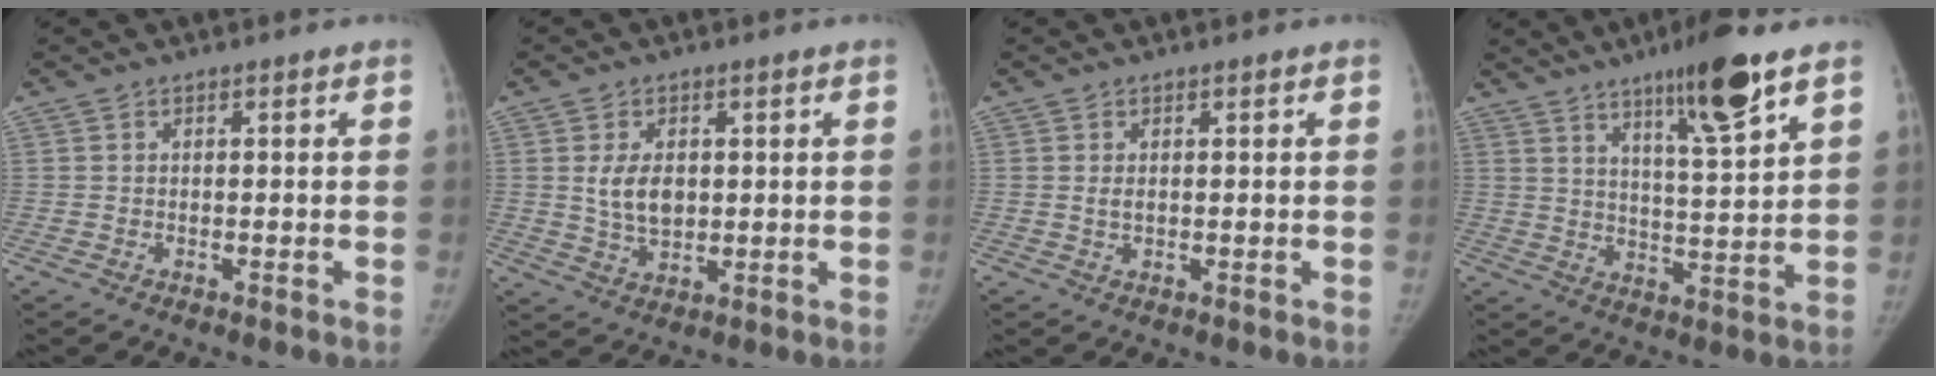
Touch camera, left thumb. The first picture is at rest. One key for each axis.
{"total": 6.3, "fx": 1.0, "fy": 4.1, "fz": 4.7, "tx": -0.071, "ty": -0.009, "tz": 0.027}
{"total": 1.3, "fx": 0.3, "fy": 0.7, "fz": 1.0, "tx": -0.018, "ty": -0.002, "tz": 0.010}
{"total": 12.6, "fx": 7.7, "fy": 1.7, "fz": 9.8, "tx": -0.147, "ty": -0.043, "tz": 0.125}